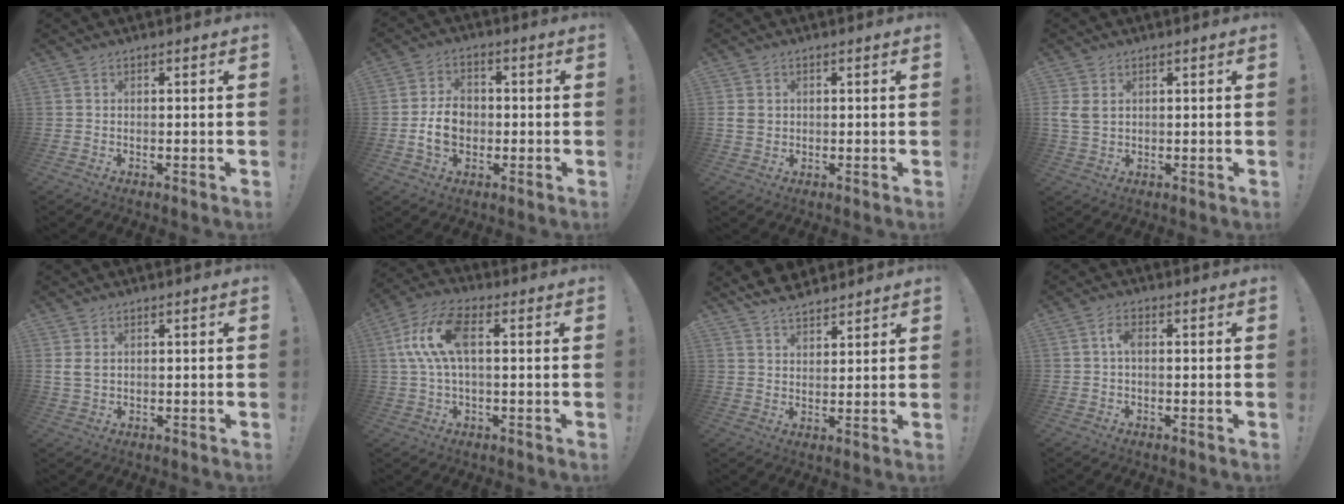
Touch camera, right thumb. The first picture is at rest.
{"total": 9.4, "force": [-1.4, 7.1, 5.9], "torque": [-0.107, 0.010, -0.026]}
{"total": 3.5, "force": [0.9, 3.0, 1.5], "torque": [-0.020, 0.002, 0.018]}
{"total": 4.4, "force": [1.7, 3.2, 2.4], "torque": [-0.061, -0.003, 0.033]}
{"total": 3.4, "force": [1.5, 2.2, 2.1], "torque": [-0.041, 0.002, 0.030]}
{"total": 12.7, "force": [1.8, 5.7, 11.2], "torque": [-0.229, 0.011, 0.035]}
{"total": 6.9, "force": [6.1, 2.5, 2.0], "torque": [-0.031, -0.036, 0.114]}
{"total": 3.0, "force": [0.2, 1.5, 2.5], "torque": [-0.051, 0.012, 0.003]}